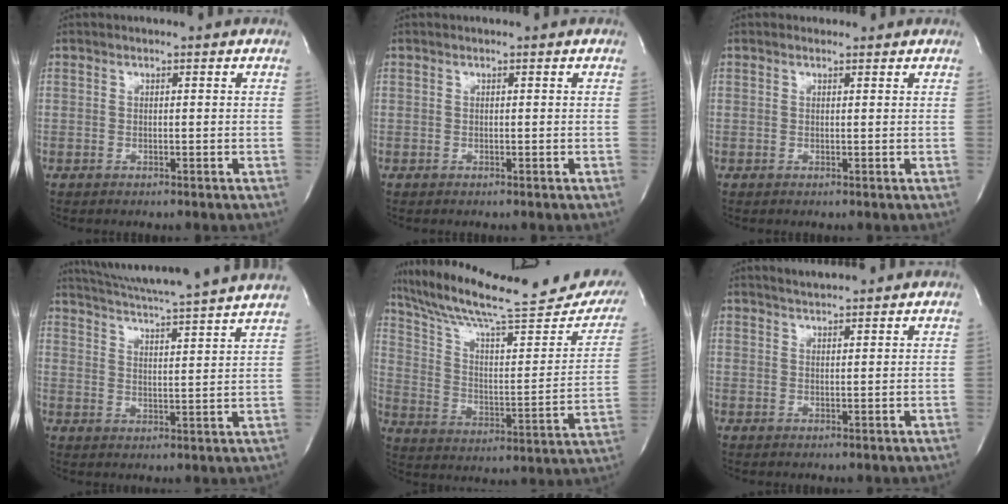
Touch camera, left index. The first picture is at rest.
{"total": 0.0}
{"total": 0.9, "force": [0.8, 0.5, -0.1], "torque": [-0.003, 0.004, 0.008]}
{"total": 20.3, "force": [18.8, -1.4, 7.6], "torque": [-0.139, -0.029, 0.253]}
{"total": 27.5, "force": [23.4, 3.8, 13.9], "torque": [-0.222, -0.039, 0.325]}
{"total": 3.6, "force": [3.5, 0.2, 0.9], "torque": [-0.019, 0.019, 0.059]}